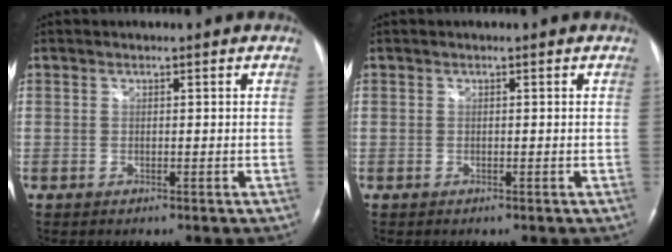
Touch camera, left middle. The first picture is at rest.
{"total": 0.0}